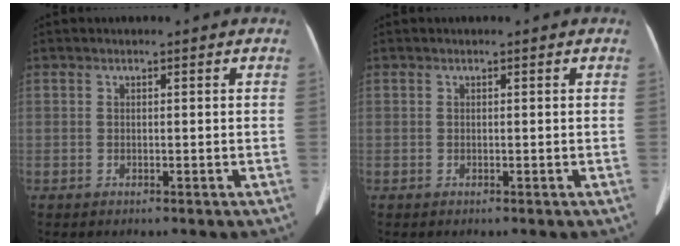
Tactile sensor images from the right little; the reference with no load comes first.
{"total": 0.0}